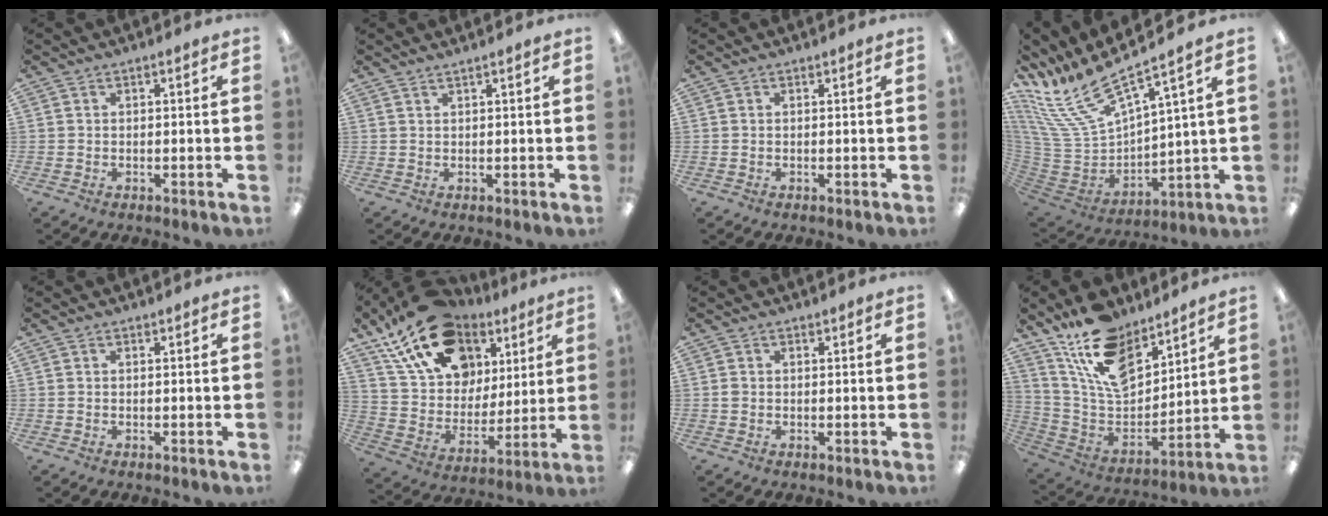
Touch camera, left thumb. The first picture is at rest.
{"total": 1.0, "force": [0.9, -0.2, 0.3], "torque": [-0.005, -0.003, 0.018]}
{"total": 0.0}
{"total": 18.5, "force": [13.4, 6.3, 11.1], "torque": [-0.254, -0.098, 0.232]}
{"total": 0.0}
{"total": 20.5, "force": [12.6, 13.1, 9.3], "torque": [-0.175, -0.060, 0.235]}
{"total": 0.8, "force": [0.1, 0.8, 0.3], "torque": [-0.005, 0.006, 0.001]}
{"total": 16.9, "force": [12.5, 8.2, 7.9], "torque": [-0.159, -0.070, 0.232]}